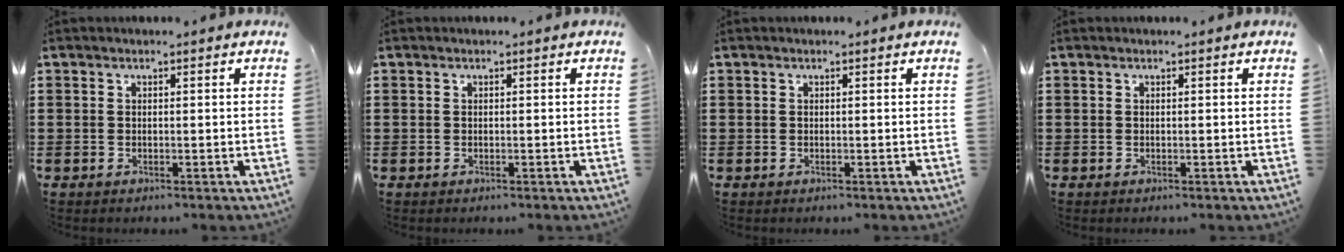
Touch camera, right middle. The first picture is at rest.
{"total": 0.0}
{"total": 0.0}
{"total": 0.0}